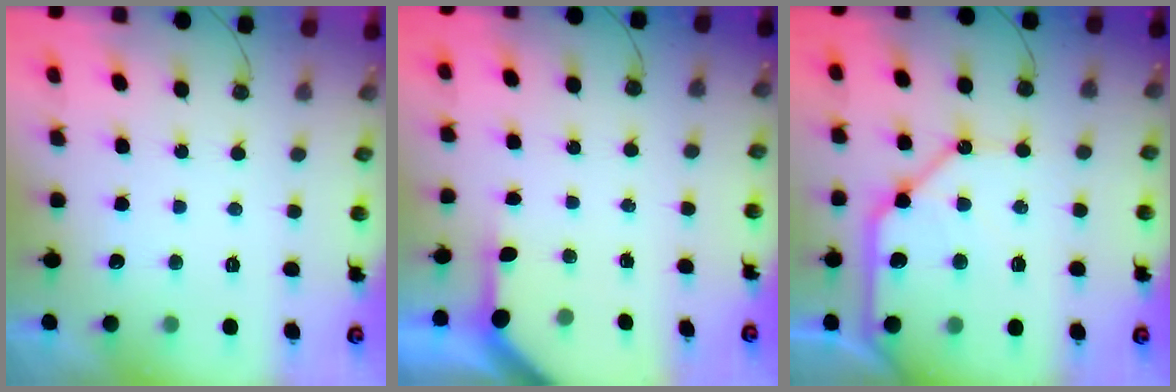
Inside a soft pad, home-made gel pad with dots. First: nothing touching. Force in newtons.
{"total": 3.6, "press": 3.6, "slide": 0.2}
{"total": 17.9, "press": 17.8, "slide": 1.9}